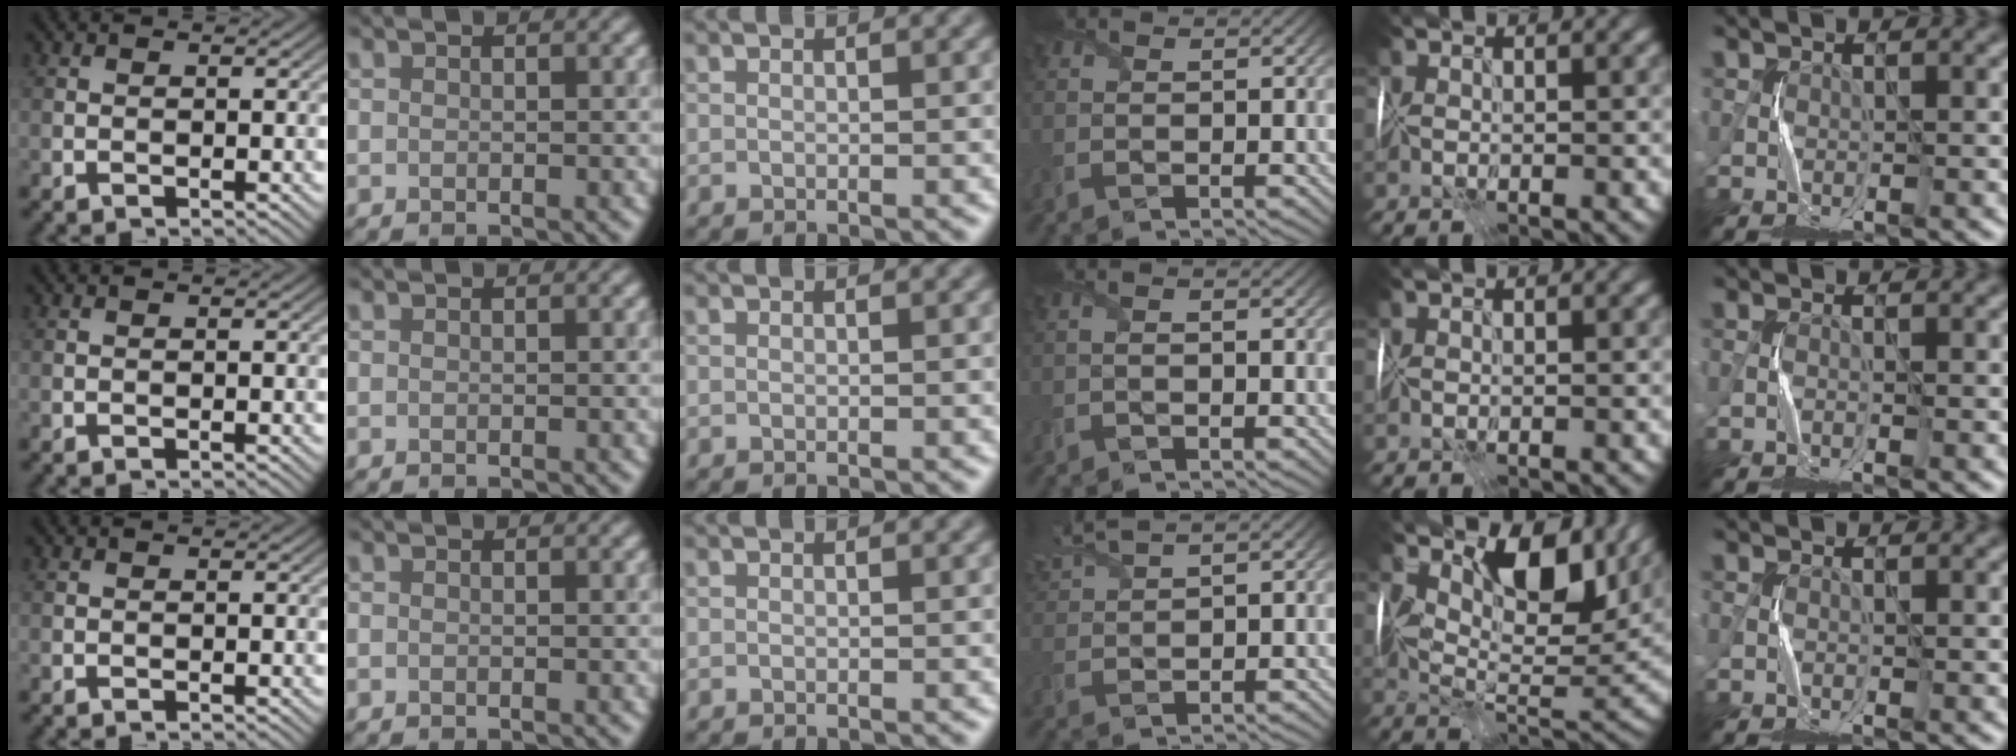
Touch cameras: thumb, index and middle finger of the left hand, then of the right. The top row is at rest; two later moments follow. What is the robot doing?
{"motion": "wrap", "object": "plastic wrap"}